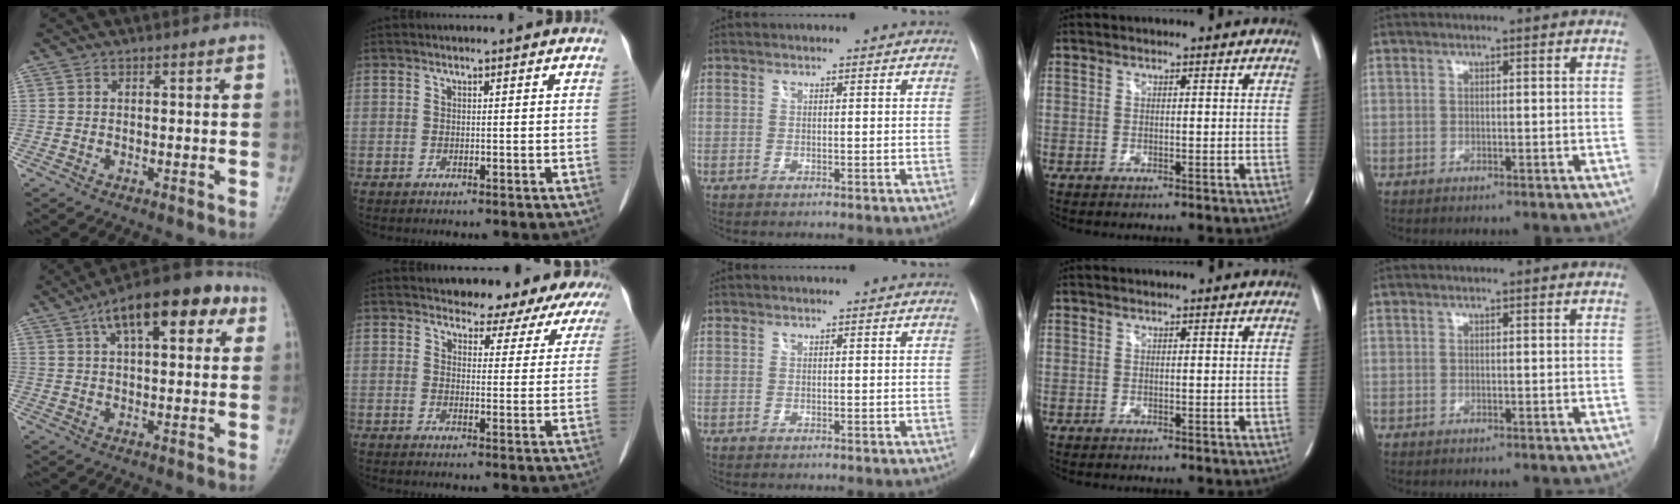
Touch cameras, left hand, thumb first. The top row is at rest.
{"thumb": {"total": 15.8, "force": [6.9, 6.9, 12.5], "torque": [-0.156, 0.012, 0.099]}, "index": {"total": 12.1, "force": [11.3, 3.4, 2.2], "torque": [0.004, -0.009, 0.107]}}